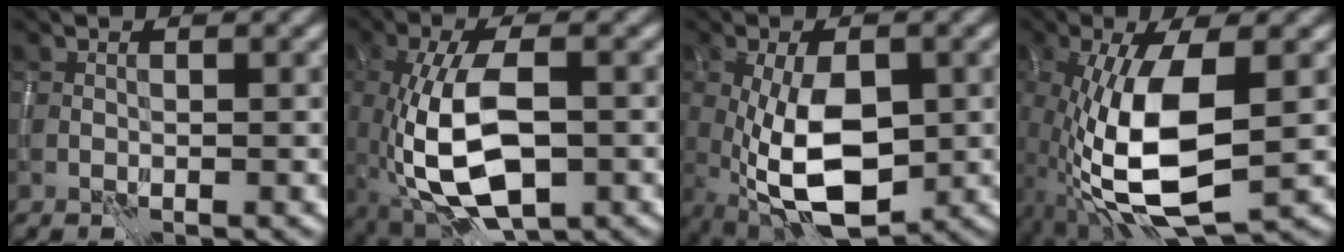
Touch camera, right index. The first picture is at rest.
{"total": 9.7, "force": [-2.4, 4.4, 8.4], "torque": [-0.174, -0.006, -0.044]}
{"total": 8.8, "force": [-1.3, 4.1, 7.6], "torque": [-0.160, -0.010, -0.022]}
{"total": 10.2, "force": [-2.0, 3.7, 9.3], "torque": [-0.204, -0.008, -0.041]}